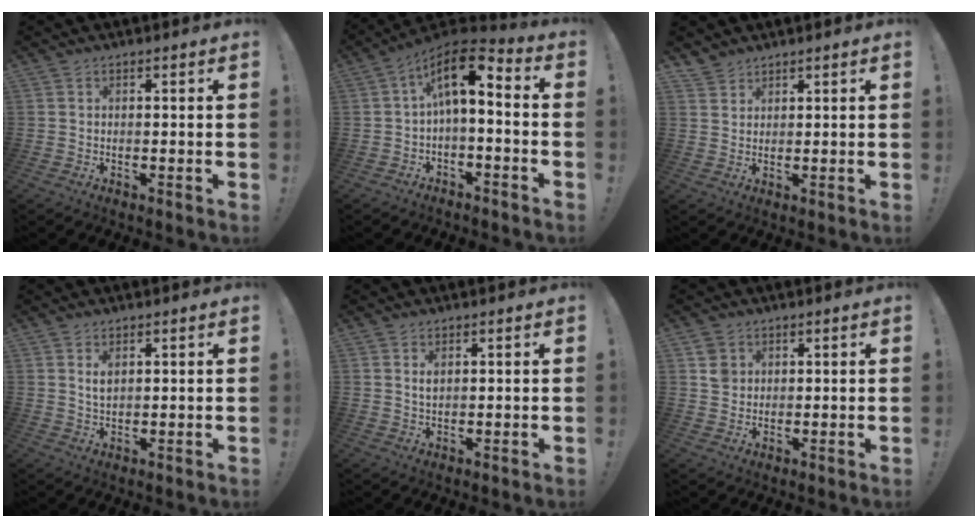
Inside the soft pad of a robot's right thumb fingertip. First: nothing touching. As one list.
[{"total": 10.6, "force": [1.6, 4.3, 9.5], "torque": [-0.169, -0.002, 0.024]}, {"total": 2.9, "force": [2.6, 1.2, 0.2], "torque": [0.003, -0.019, 0.049]}, {"total": 2.7, "force": [1.2, 1.5, 1.9], "torque": [-0.028, -0.003, 0.019]}, {"total": 1.7, "force": [0.8, 0.9, 1.2], "torque": [-0.020, -0.001, 0.013]}, {"total": 3.7, "force": [1.6, 3.2, 1.0], "torque": [-0.002, -0.005, 0.030]}]